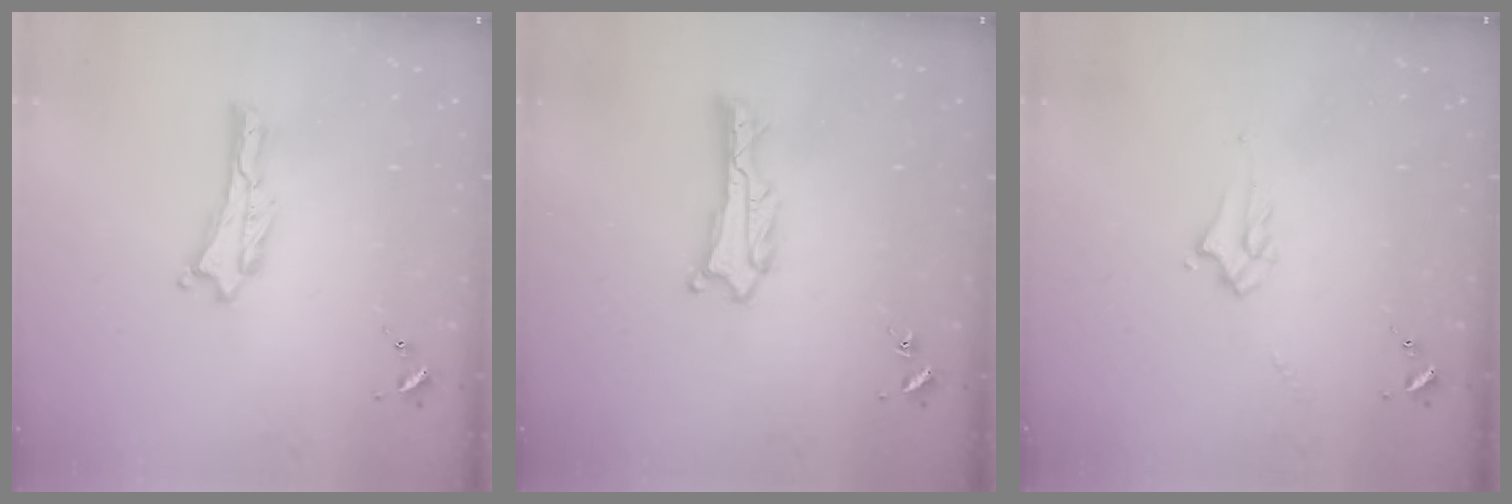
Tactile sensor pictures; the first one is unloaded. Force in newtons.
{"total": 1.0, "press": 1.0, "slide": 0.1}
{"total": 2.2, "press": 2.2, "slide": 0.1}